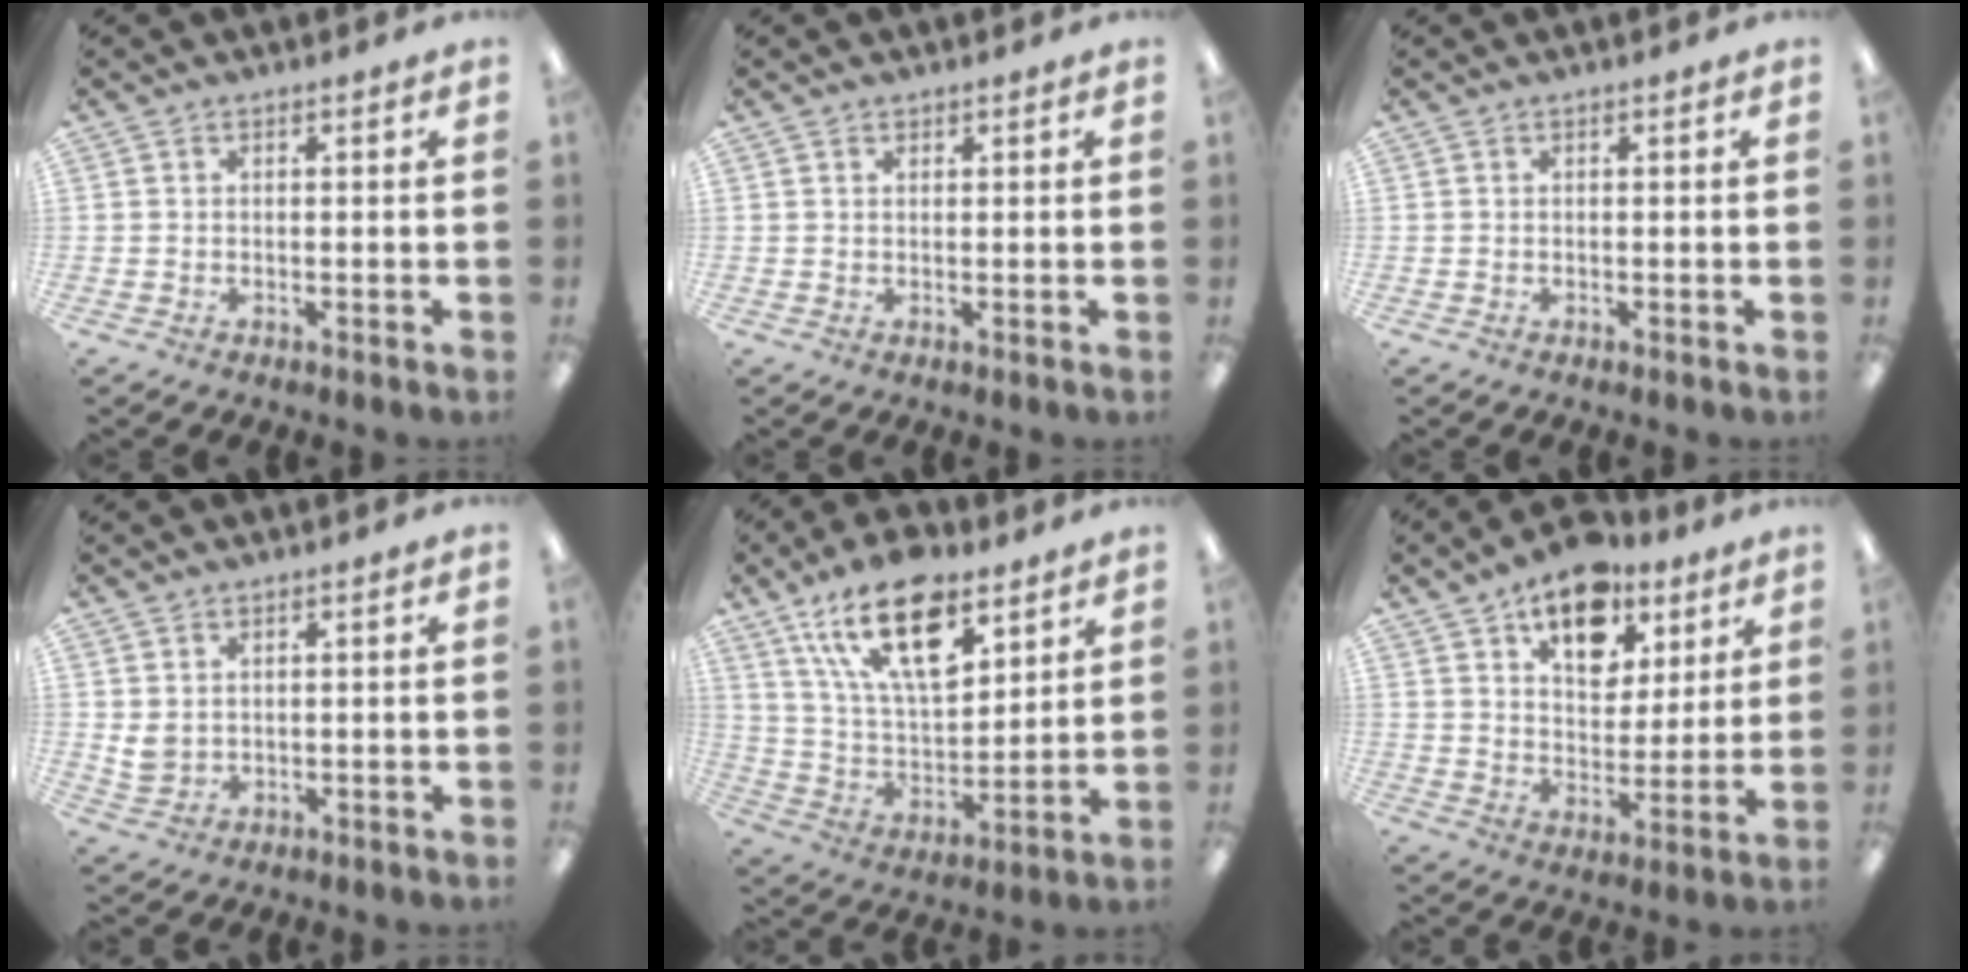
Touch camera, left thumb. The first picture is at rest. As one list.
[{"total": 0.9, "force": [0.7, 0.5, 0.2], "torque": [-0.003, 0.002, 0.013]}, {"total": 0.0}, {"total": 3.5, "force": [1.5, 2.6, 1.8], "torque": [-0.028, 0.000, 0.028]}, {"total": 20.3, "force": [11.9, 9.4, 13.4], "torque": [-0.252, -0.050, 0.205]}, {"total": 14.5, "force": [9.6, 8.4, 6.8], "torque": [-0.093, -0.051, 0.171]}]